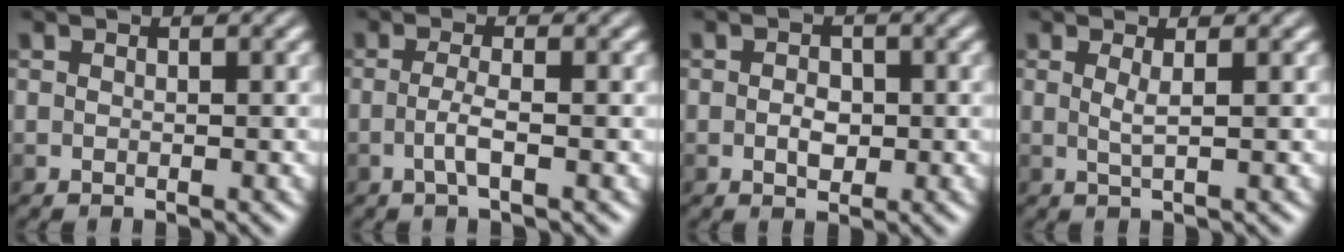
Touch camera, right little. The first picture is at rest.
{"total": 1.6, "force": [-0.7, -0.1, 1.4], "torque": [-0.035, 0.002, -0.015]}
{"total": 1.7, "force": [-0.3, 1.2, 1.2], "torque": [-0.014, 0.001, -0.008]}
{"total": 1.1, "force": [0.3, -0.2, 1.0], "torque": [-0.024, 0.002, 0.009]}